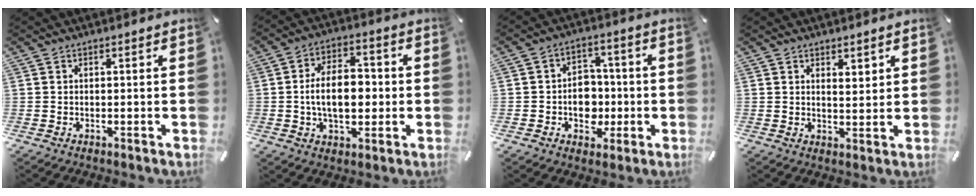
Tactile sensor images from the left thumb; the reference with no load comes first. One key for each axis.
{"total": 11.9, "fx": -0.8, "fy": 7.7, "fz": 9.1, "tx": -0.155, "ty": 0.010, "tz": -0.017}
{"total": 8.2, "fx": -1.8, "fy": 7.2, "fz": 3.5, "tx": -0.044, "ty": 0.018, "tz": -0.028}
{"total": 2.9, "fx": 2.2, "fy": 1.5, "fz": 1.1, "tx": -0.008, "ty": -0.011, "tz": 0.038}